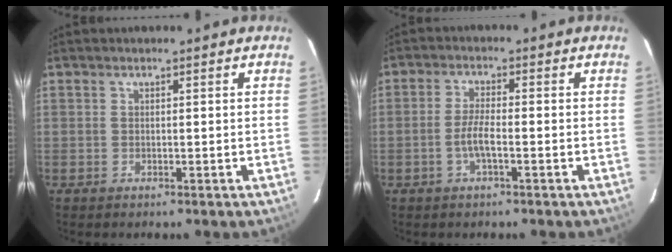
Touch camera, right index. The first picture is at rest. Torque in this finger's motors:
{"motor_torque": [0.49, -0.29, 0.40, 0.08]}